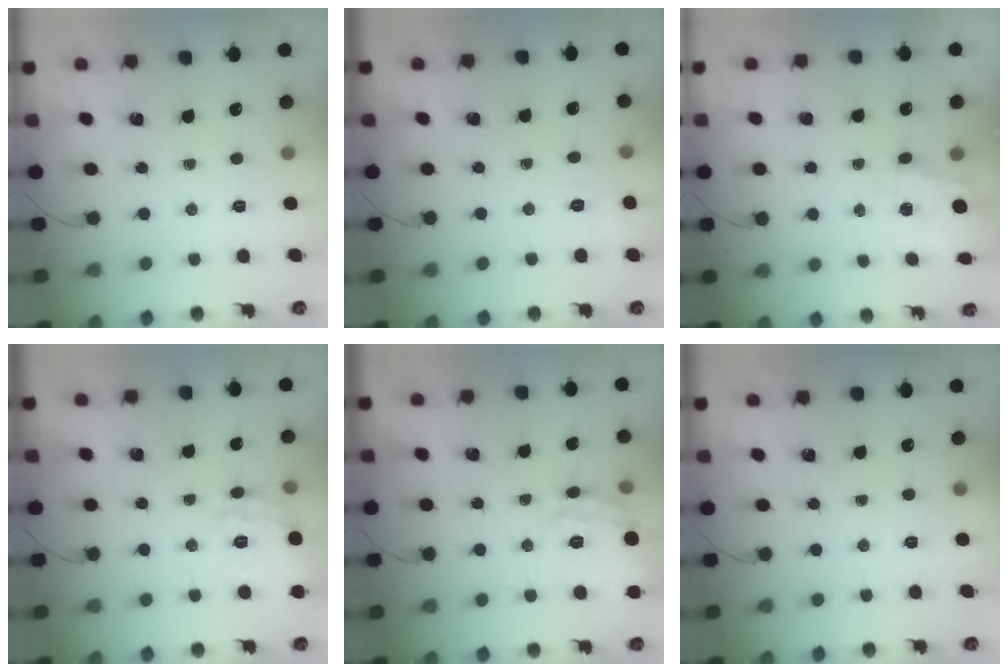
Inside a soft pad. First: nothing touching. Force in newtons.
{"total": 1.9, "press": 0.4, "slide": 1.9}
{"total": 7.0, "press": 6.9, "slide": 1.1}
{"total": 13.5, "press": 13.5, "slide": 0.5}
{"total": 16.5, "press": 16.5, "slide": 0.5}
{"total": 0.0}